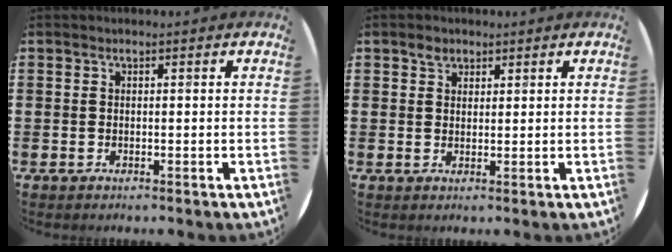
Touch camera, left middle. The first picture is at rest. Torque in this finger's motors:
{"motor_torque": [0.60, -0.42, 0.02, -0.01]}